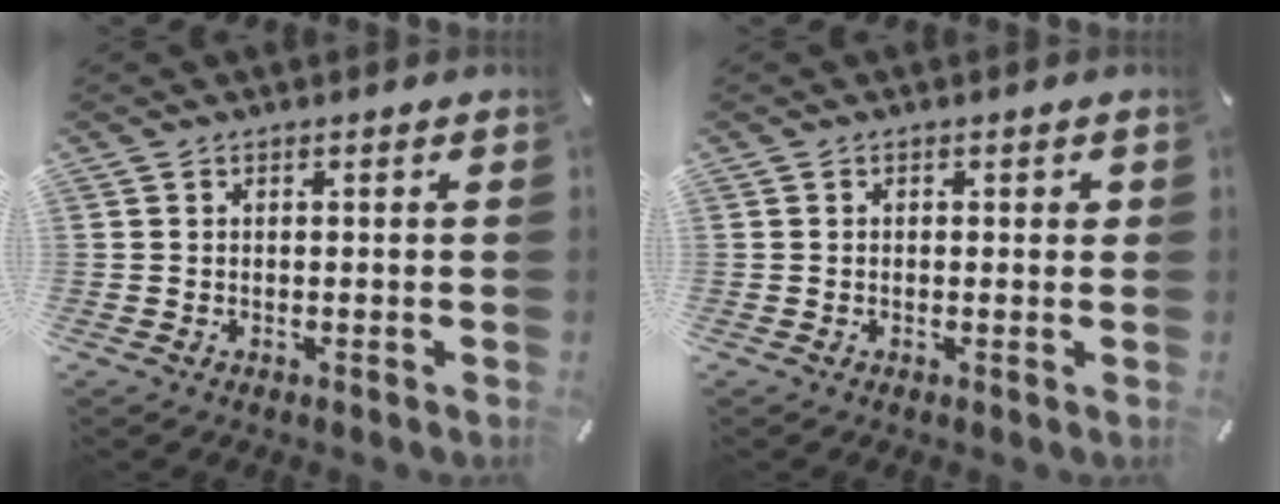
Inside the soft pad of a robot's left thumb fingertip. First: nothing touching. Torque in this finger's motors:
{"motor_torque": [0.35, 0.35, 0.29, -0.25, 0.02]}